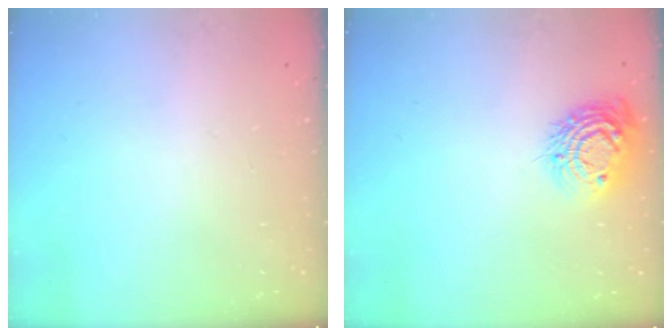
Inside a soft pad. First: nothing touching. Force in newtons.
{"total": 12.2, "press": 12.1, "slide": 0.8}